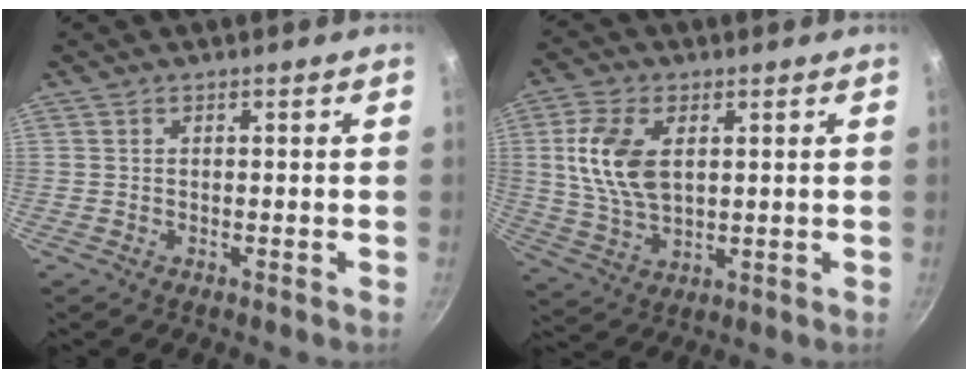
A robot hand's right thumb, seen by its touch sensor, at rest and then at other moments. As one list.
[{"total": 11.7, "force": [2.6, 6.9, 9.1], "torque": [-0.172, -0.011, 0.054]}]